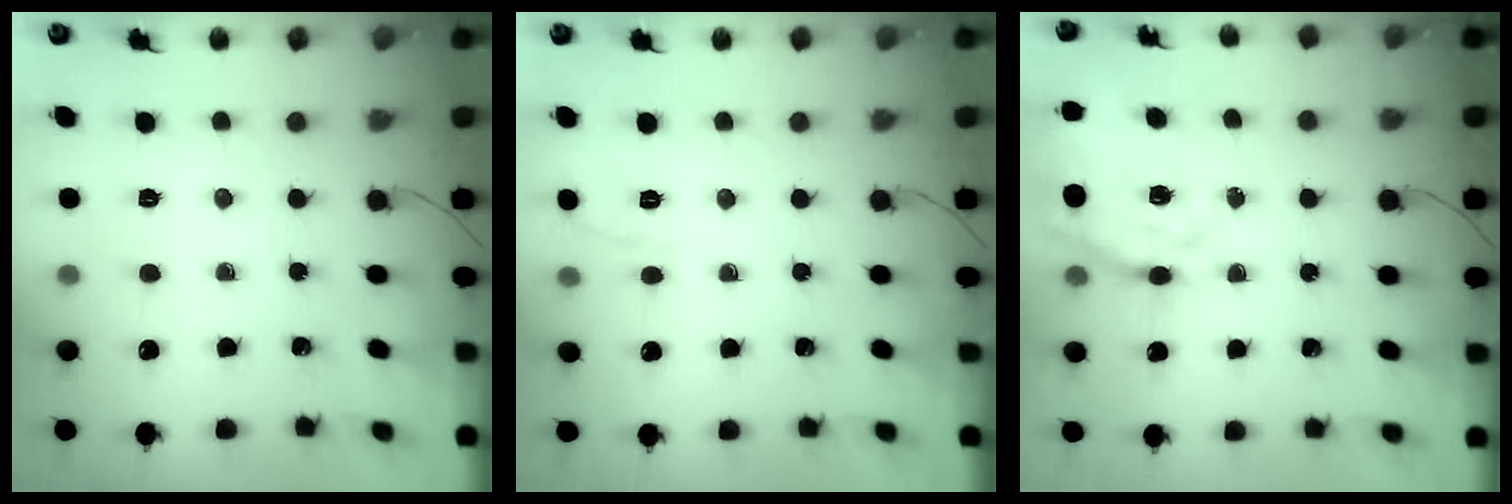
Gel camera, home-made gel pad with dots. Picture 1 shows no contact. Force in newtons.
{"total": 1.8, "press": 0.3, "slide": 1.8}
{"total": 13.5, "press": 12.8, "slide": 4.1}